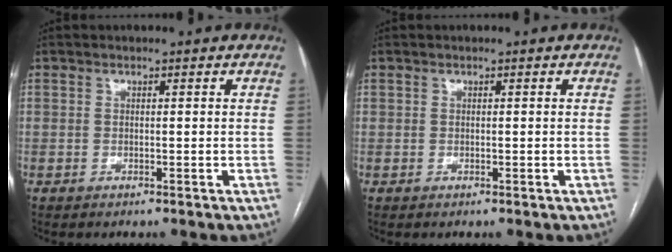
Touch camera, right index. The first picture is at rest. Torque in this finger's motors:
{"motor_torque": [-0.34, 0.10, 0.00, 0.00]}